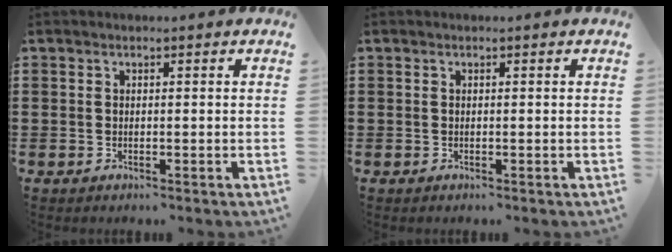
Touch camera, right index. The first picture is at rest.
{"total": 0.0}